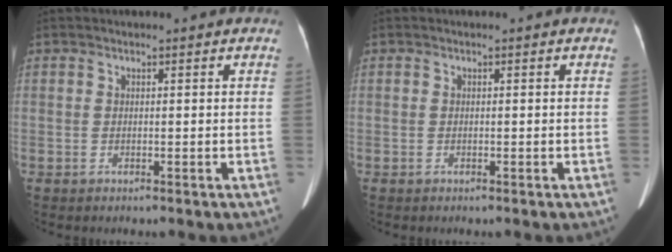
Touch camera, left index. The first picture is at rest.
{"total": 0.0}